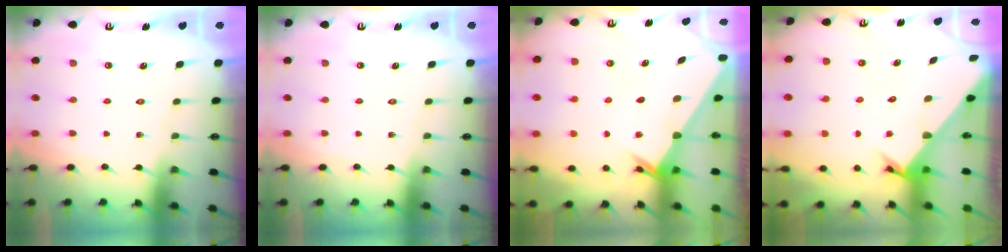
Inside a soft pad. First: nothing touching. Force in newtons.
{"total": 0.0}
{"total": 2.4, "press": 2.4, "slide": 0.2}
{"total": 2.6, "press": 2.6, "slide": 0.2}